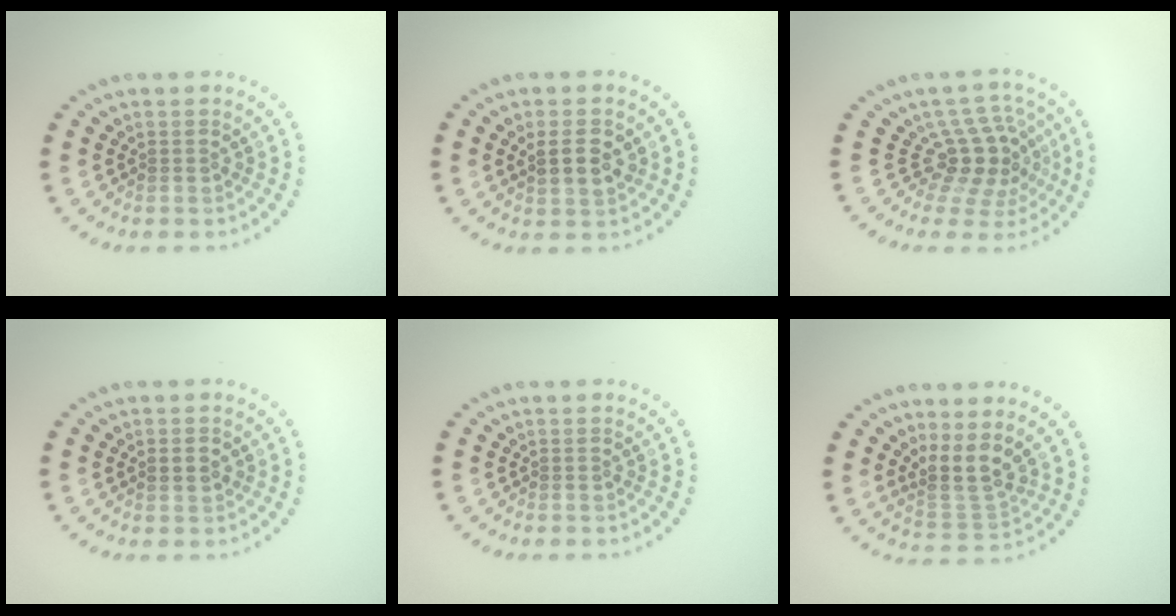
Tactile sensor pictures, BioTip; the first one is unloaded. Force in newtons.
{"total": 2.8, "press": 2.7, "slide": 0.7}
{"total": 4.0, "press": 2.8, "slide": 2.8}
{"total": 1.7, "press": 1.7, "slide": 0.0}
{"total": 0.0}
{"total": 3.5, "press": 2.5, "slide": 2.4}